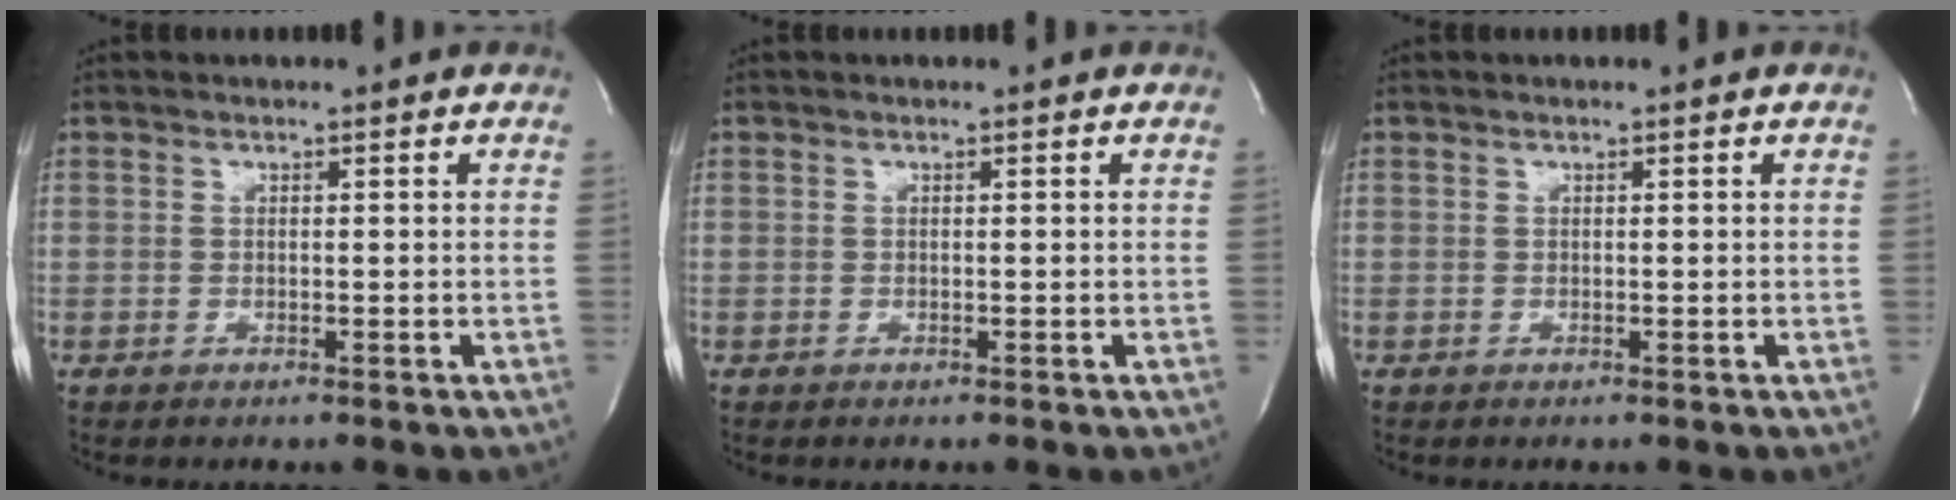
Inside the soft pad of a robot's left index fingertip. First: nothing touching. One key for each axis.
{"total": 0.0}
{"total": 0.0}